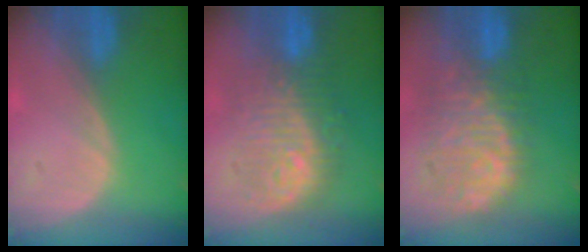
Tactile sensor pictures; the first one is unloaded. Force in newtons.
{"total": 9.7, "press": 9.6, "slide": 0.9}
{"total": 11.1, "press": 9.6, "slide": 5.6}